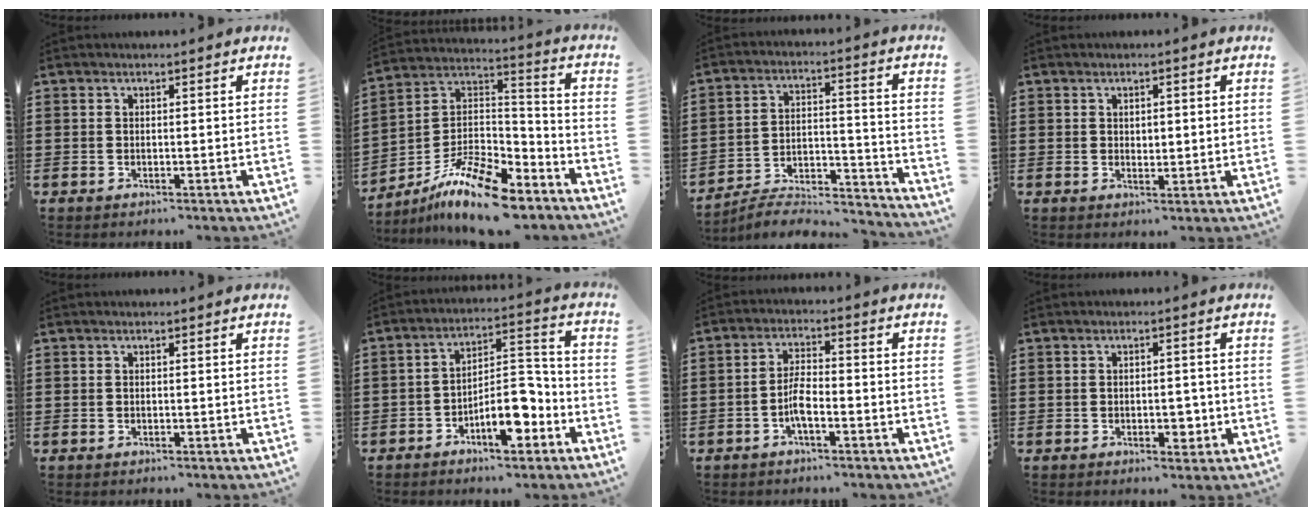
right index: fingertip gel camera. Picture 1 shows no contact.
{"total": 13.9, "force": [-10.4, 4.2, 8.1], "torque": [-0.149, 0.035, -0.194]}
{"total": 5.6, "force": [-5.3, 0.9, 1.4], "torque": [-0.022, 0.002, -0.106]}
{"total": 1.1, "force": [0.4, 0.6, 0.8], "torque": [-0.015, 0.007, 0.006]}
{"total": 0.0}
{"total": 9.9, "force": [-5.5, 3.9, 7.2], "torque": [-0.108, 0.016, -0.095]}
{"total": 4.4, "force": [-1.9, 1.1, 3.8], "torque": [-0.089, -0.002, -0.041]}
{"total": 3.2, "force": [-1.0, 1.5, 2.7], "torque": [-0.047, 0.003, -0.019]}